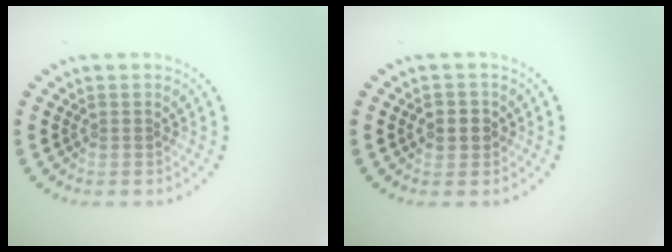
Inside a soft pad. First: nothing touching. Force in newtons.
{"total": 2.0, "press": 1.9, "slide": 0.5}